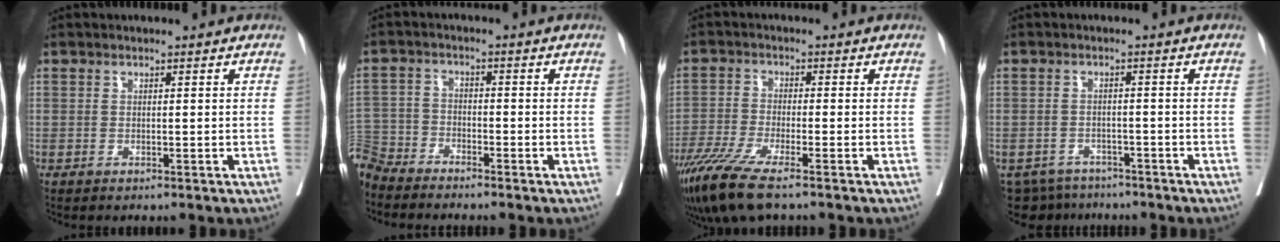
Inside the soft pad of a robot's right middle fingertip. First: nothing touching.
{"total": 6.5, "force": [-6.3, 1.4, 0.2], "torque": [0.000, -0.002, -0.129]}
{"total": 8.8, "force": [-6.3, 0.7, 6.0], "torque": [-0.113, -0.024, -0.115]}
{"total": 6.2, "force": [-5.6, 2.6, 0.2], "torque": [0.002, 0.003, -0.082]}